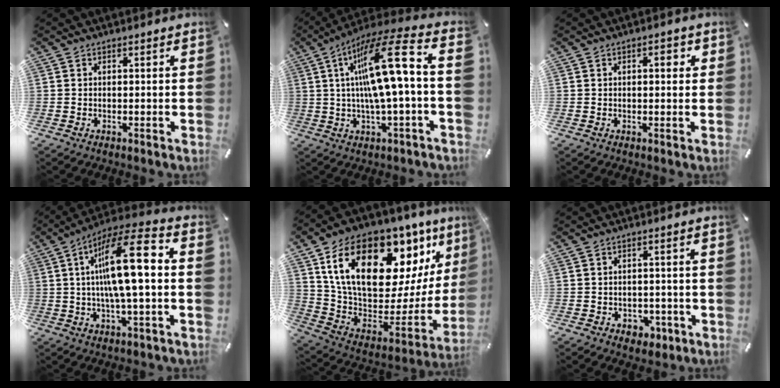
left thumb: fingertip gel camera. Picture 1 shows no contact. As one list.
[{"total": 17.4, "force": [3.2, 2.3, 17.0], "torque": [-0.309, -0.019, 0.034]}, {"total": 2.7, "force": [0.7, 1.2, 2.4], "torque": [-0.032, 0.002, 0.004]}, {"total": 17.8, "force": [2.2, 4.4, 17.1], "torque": [-0.298, -0.008, 0.021]}, {"total": 25.3, "force": [12.0, 14.0, 17.3], "torque": [-0.307, -0.074, 0.215]}, {"total": 3.9, "force": [-1.3, 3.2, 1.7], "torque": [-0.019, 0.004, -0.023]}]